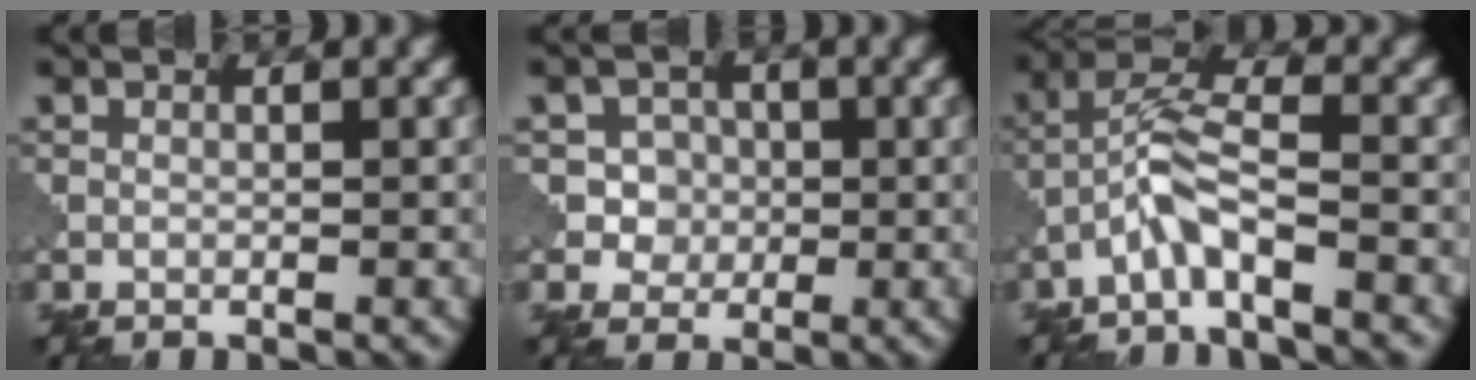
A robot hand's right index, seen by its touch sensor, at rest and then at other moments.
{"total": 4.2, "force": [0.5, 4.0, 1.2], "torque": [-0.008, 0.009, 0.008]}
{"total": 3.6, "force": [-2.0, 0.5, 2.9], "torque": [-0.065, 0.015, -0.045]}